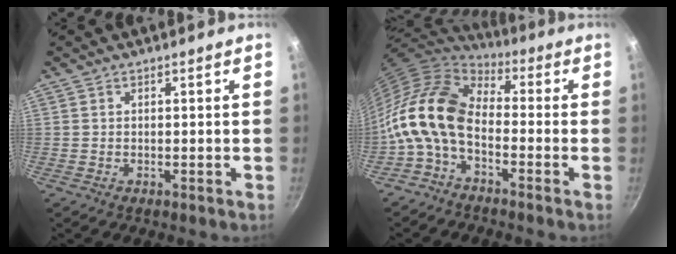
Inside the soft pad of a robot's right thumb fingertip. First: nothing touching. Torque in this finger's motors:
{"motor_torque": [1.17, 2.51, 1.38, -1.39, 0.30]}